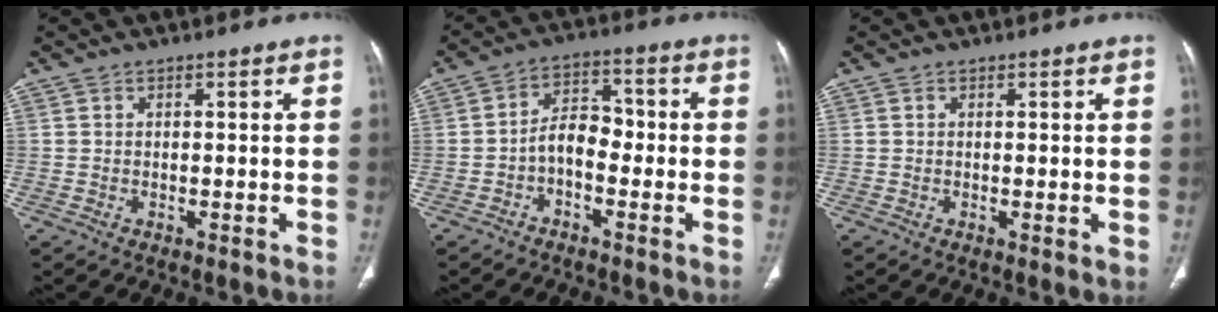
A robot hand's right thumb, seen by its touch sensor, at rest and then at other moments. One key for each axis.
{"total": 6.0, "fx": -1.9, "fy": 3.8, "fz": 4.2, "tx": -0.055, "ty": 0.035, "tz": -0.045}
{"total": 1.1, "fx": 0.2, "fy": 0.2, "fz": 1.0, "tx": -0.023, "ty": -0.006, "tz": 0.002}